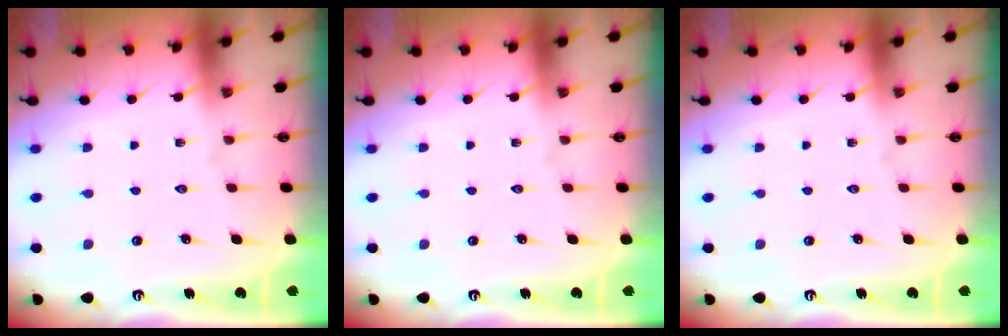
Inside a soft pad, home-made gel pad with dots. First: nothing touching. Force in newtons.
{"total": 0.0}
{"total": 0.0}